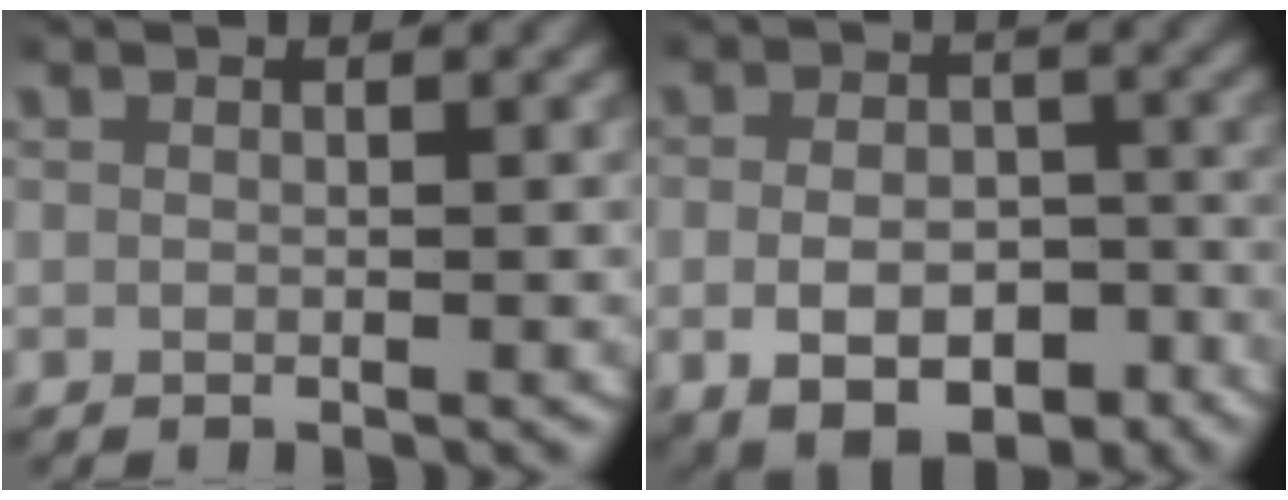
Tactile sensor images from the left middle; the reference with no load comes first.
{"total": 6.8, "force": [-3.6, 4.3, 3.8], "torque": [-0.050, -0.022, -0.054]}